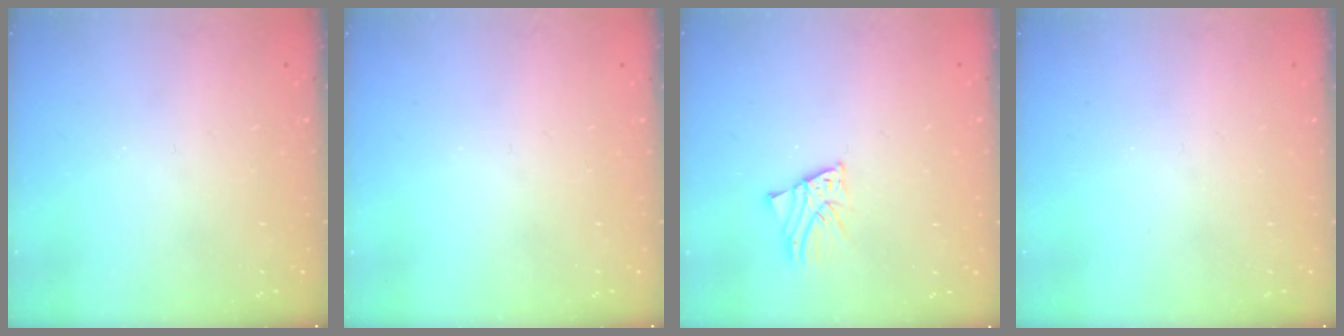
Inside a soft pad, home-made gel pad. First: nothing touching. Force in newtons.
{"total": 0.0}
{"total": 2.3, "press": 2.3, "slide": 0.2}
{"total": 0.0}